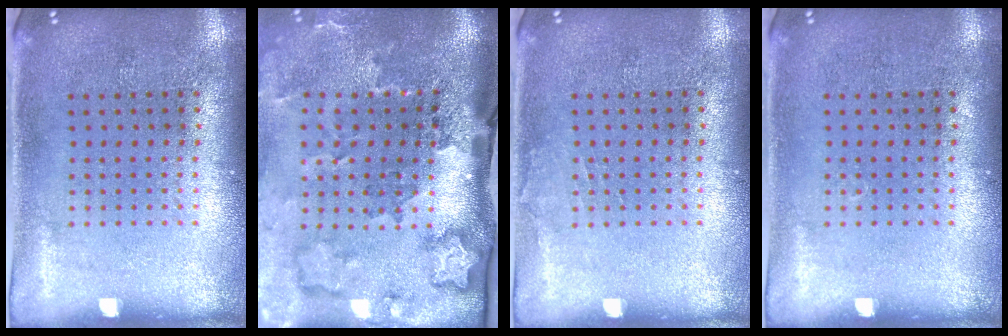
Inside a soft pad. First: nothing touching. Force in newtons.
{"total": 3.4, "press": 2.2, "slide": 2.7}
{"total": 0.6, "press": 0.6, "slide": 0.1}
{"total": 0.0}